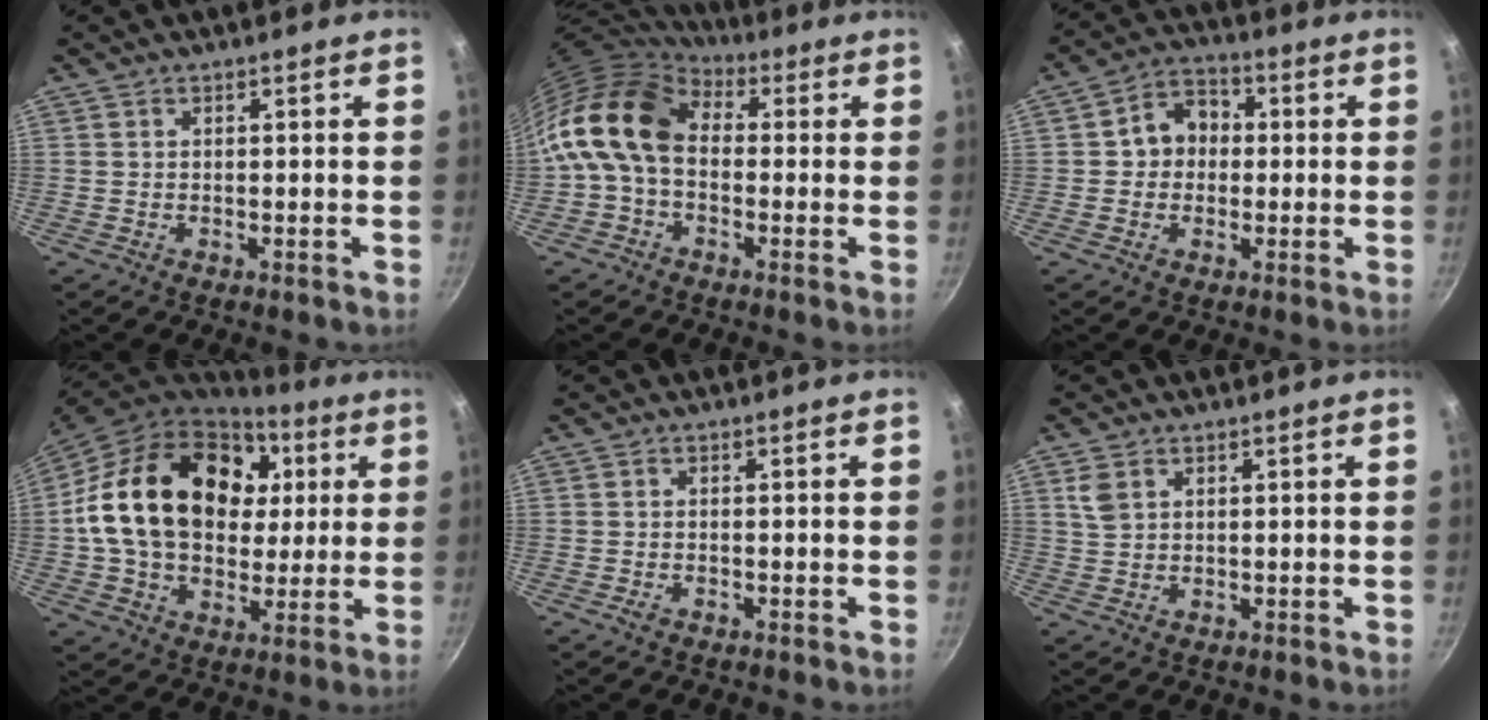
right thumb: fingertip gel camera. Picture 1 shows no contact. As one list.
[{"total": 14.8, "force": [0.6, 10.3, 10.6], "torque": [-0.190, 0.026, -0.010]}, {"total": 7.7, "force": [0.4, 6.5, 4.1], "torque": [-0.026, 0.017, -0.007]}, {"total": 26.2, "force": [5.1, 19.0, 17.3], "torque": [-0.283, 0.015, 0.088]}, {"total": 1.0, "force": [-0.6, 0.6, 0.5], "torque": [-0.011, 0.000, -0.012]}, {"total": 3.2, "force": [1.5, 2.2, 1.8], "torque": [-0.036, -0.002, 0.034]}]